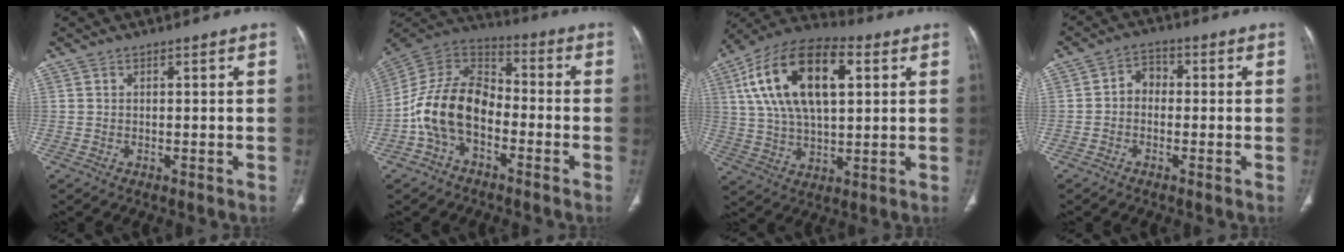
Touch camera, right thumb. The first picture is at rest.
{"total": 14.7, "force": [-4.4, 9.4, 10.4], "torque": [-0.188, 0.057, -0.093]}
{"total": 21.1, "force": [6.1, 10.7, 17.1], "torque": [-0.302, 0.010, 0.100]}
{"total": 3.8, "force": [-0.6, 3.0, 2.2], "torque": [-0.021, 0.018, -0.024]}